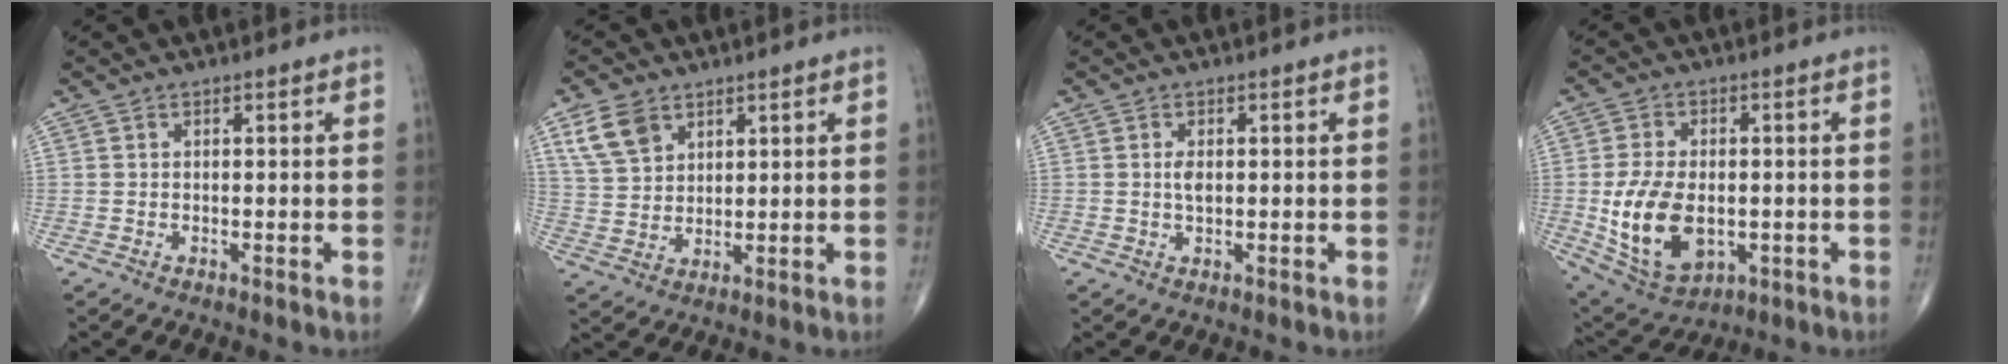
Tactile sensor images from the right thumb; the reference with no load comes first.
{"total": 7.6, "force": [4.3, 5.0, 3.9], "torque": [-0.063, -0.013, 0.090]}
{"total": 1.9, "force": [0.2, 1.0, 1.6], "torque": [-0.030, -0.002, 0.003]}
{"total": 14.4, "force": [-2.1, 8.8, 11.2], "torque": [-0.200, -0.005, -0.018]}